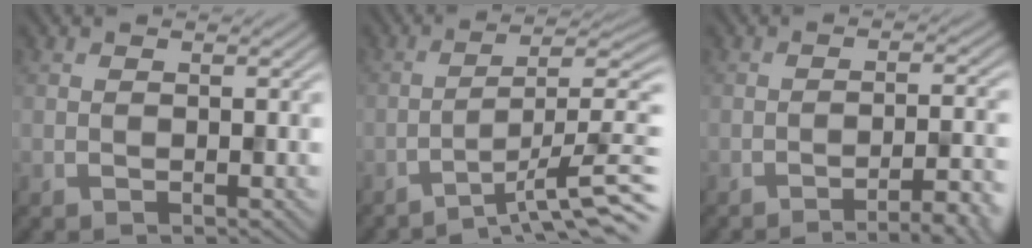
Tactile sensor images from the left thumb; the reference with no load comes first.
{"total": 10.8, "force": [-6.3, 1.8, 8.6], "torque": [-0.120, 0.011, -0.101]}
{"total": 7.6, "force": [-4.9, 1.4, 5.5], "torque": [-0.073, 0.012, -0.070]}